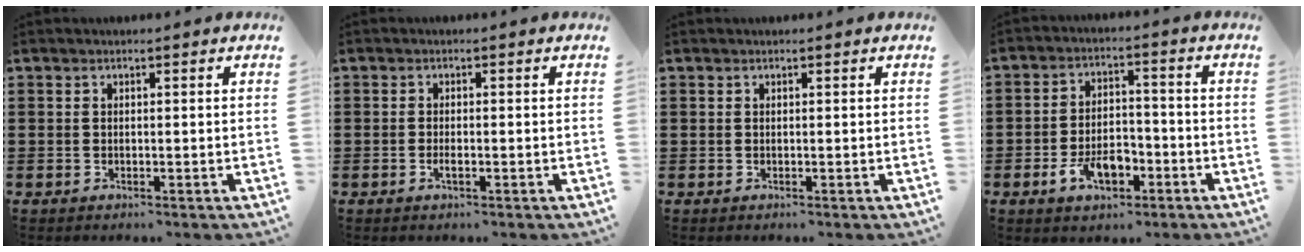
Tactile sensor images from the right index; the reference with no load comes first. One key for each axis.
{"total": 1.2, "fx": -0.5, "fy": 0.3, "fz": 1.0, "tx": -0.019, "ty": -0.003, "tz": -0.007}
{"total": 0.0}
{"total": 6.5, "fx": -3.0, "fy": 3.6, "fz": 4.5, "tx": -0.092, "ty": 0.007, "tz": -0.057}